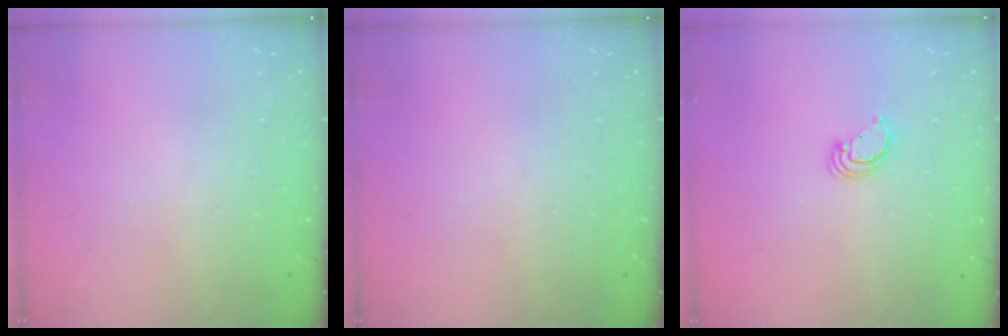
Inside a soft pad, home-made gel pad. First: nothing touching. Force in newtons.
{"total": 0.0}
{"total": 3.6, "press": 3.6, "slide": 0.2}